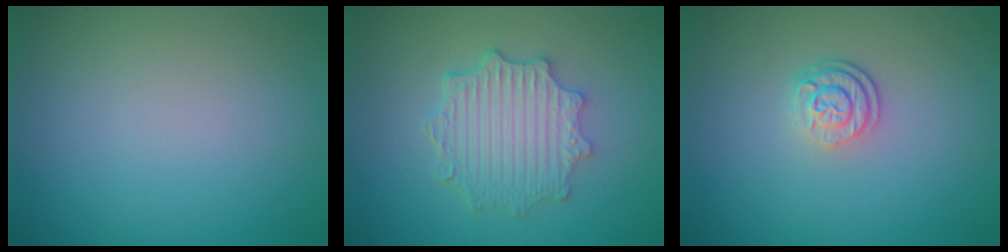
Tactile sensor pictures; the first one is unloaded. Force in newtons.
{"total": 4.5, "press": 3.7, "slide": 2.7}
{"total": 2.6, "press": 1.9, "slide": 1.8}